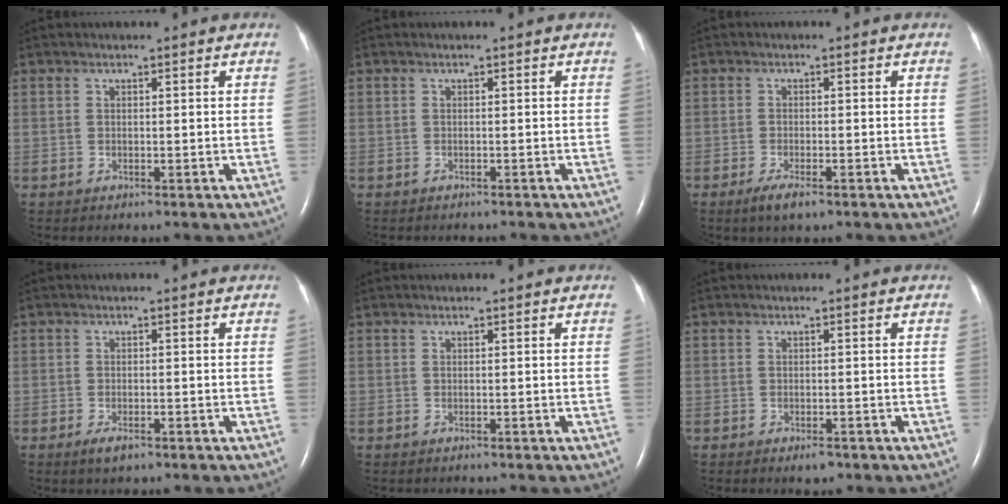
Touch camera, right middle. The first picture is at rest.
{"total": 1.8, "force": [-1.7, 0.6, 0.6], "torque": [-0.014, -0.003, -0.018]}
{"total": 3.0, "force": [-2.0, 0.6, 2.2], "torque": [-0.050, -0.006, -0.036]}
{"total": 2.1, "force": [-1.3, 0.8, 1.5], "torque": [-0.034, -0.003, -0.021]}
{"total": 0.0}
{"total": 1.4, "force": [-0.9, 0.5, 0.9], "torque": [-0.013, -0.001, -0.009]}